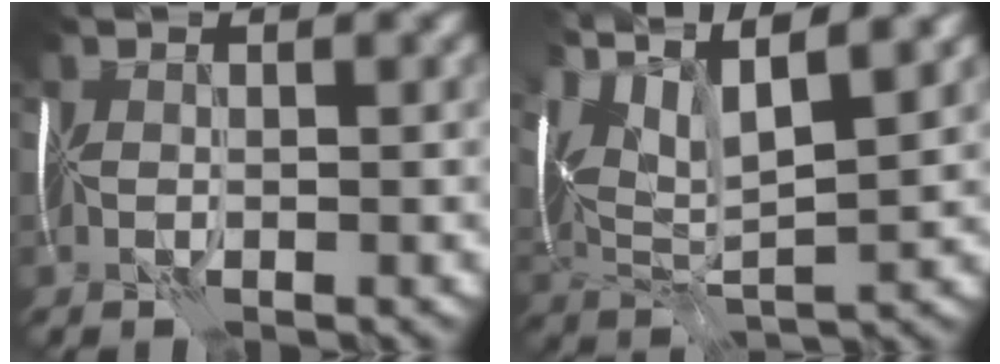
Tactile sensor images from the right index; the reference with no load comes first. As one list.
[{"total": 10.8, "force": [6.1, 3.4, 8.2], "torque": [-0.169, 0.021, 0.106]}]